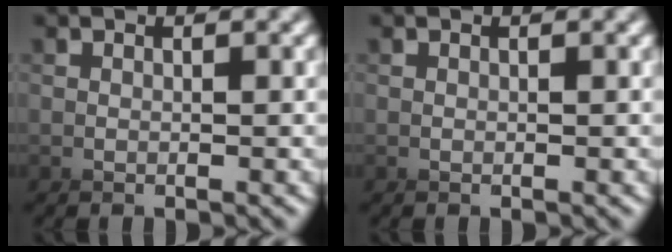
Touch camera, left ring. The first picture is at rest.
{"total": 0.0}